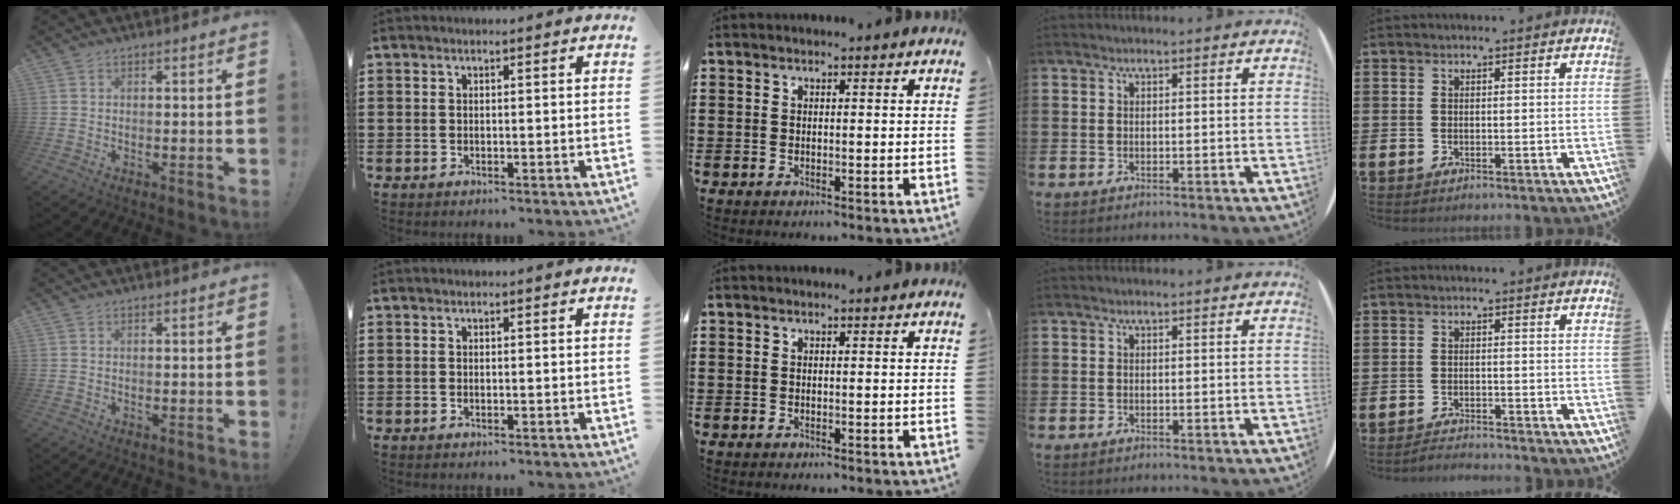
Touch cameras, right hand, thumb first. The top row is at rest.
{"little": {"total": 1.7, "force": [-1.6, -0.1, -0.1], "torque": [-0.003, 0.005, -0.035]}}